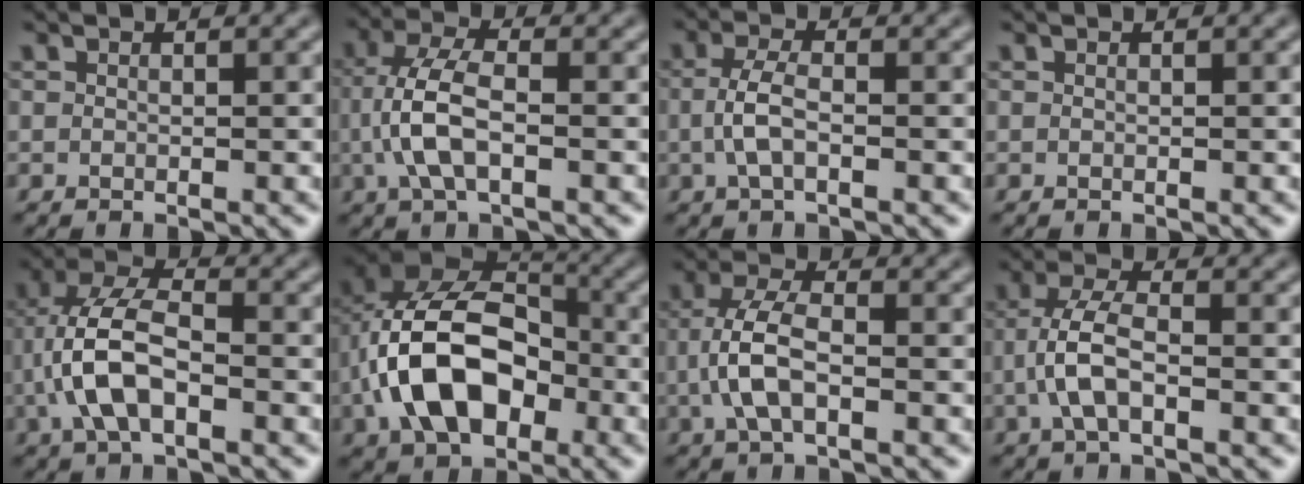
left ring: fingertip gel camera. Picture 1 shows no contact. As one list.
[{"total": 5.3, "force": [-0.7, 2.4, 4.6], "torque": [-0.105, 0.006, -0.016]}, {"total": 2.8, "force": [-0.4, 1.2, 2.5], "torque": [-0.057, 0.003, -0.012]}, {"total": 0.0}, {"total": 6.7, "force": [-1.5, 3.2, 5.7], "torque": [-0.124, 0.013, -0.033]}, {"total": 12.0, "force": [-2.2, 7.8, 8.9], "torque": [-0.171, 0.015, -0.053]}, {"total": 4.8, "force": [-0.9, 2.2, 4.1], "torque": [-0.094, 0.006, -0.021]}, {"total": 4.4, "force": [-1.0, 1.9, 3.8], "torque": [-0.084, 0.008, -0.026]}]